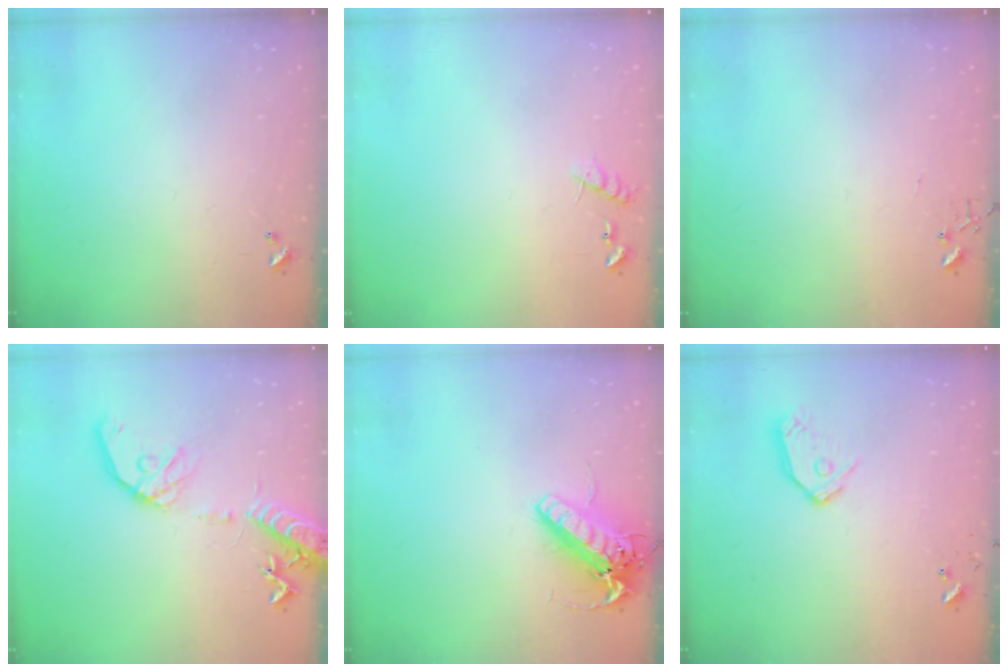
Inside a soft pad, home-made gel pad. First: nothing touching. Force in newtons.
{"total": 6.7, "press": 6.7, "slide": 0.4}
{"total": 3.8, "press": 3.8, "slide": 0.5}
{"total": 16.3, "press": 16.0, "slide": 3.2}
{"total": 15.6, "press": 15.3, "slide": 3.2}
{"total": 10.1, "press": 10.1, "slide": 1.2}